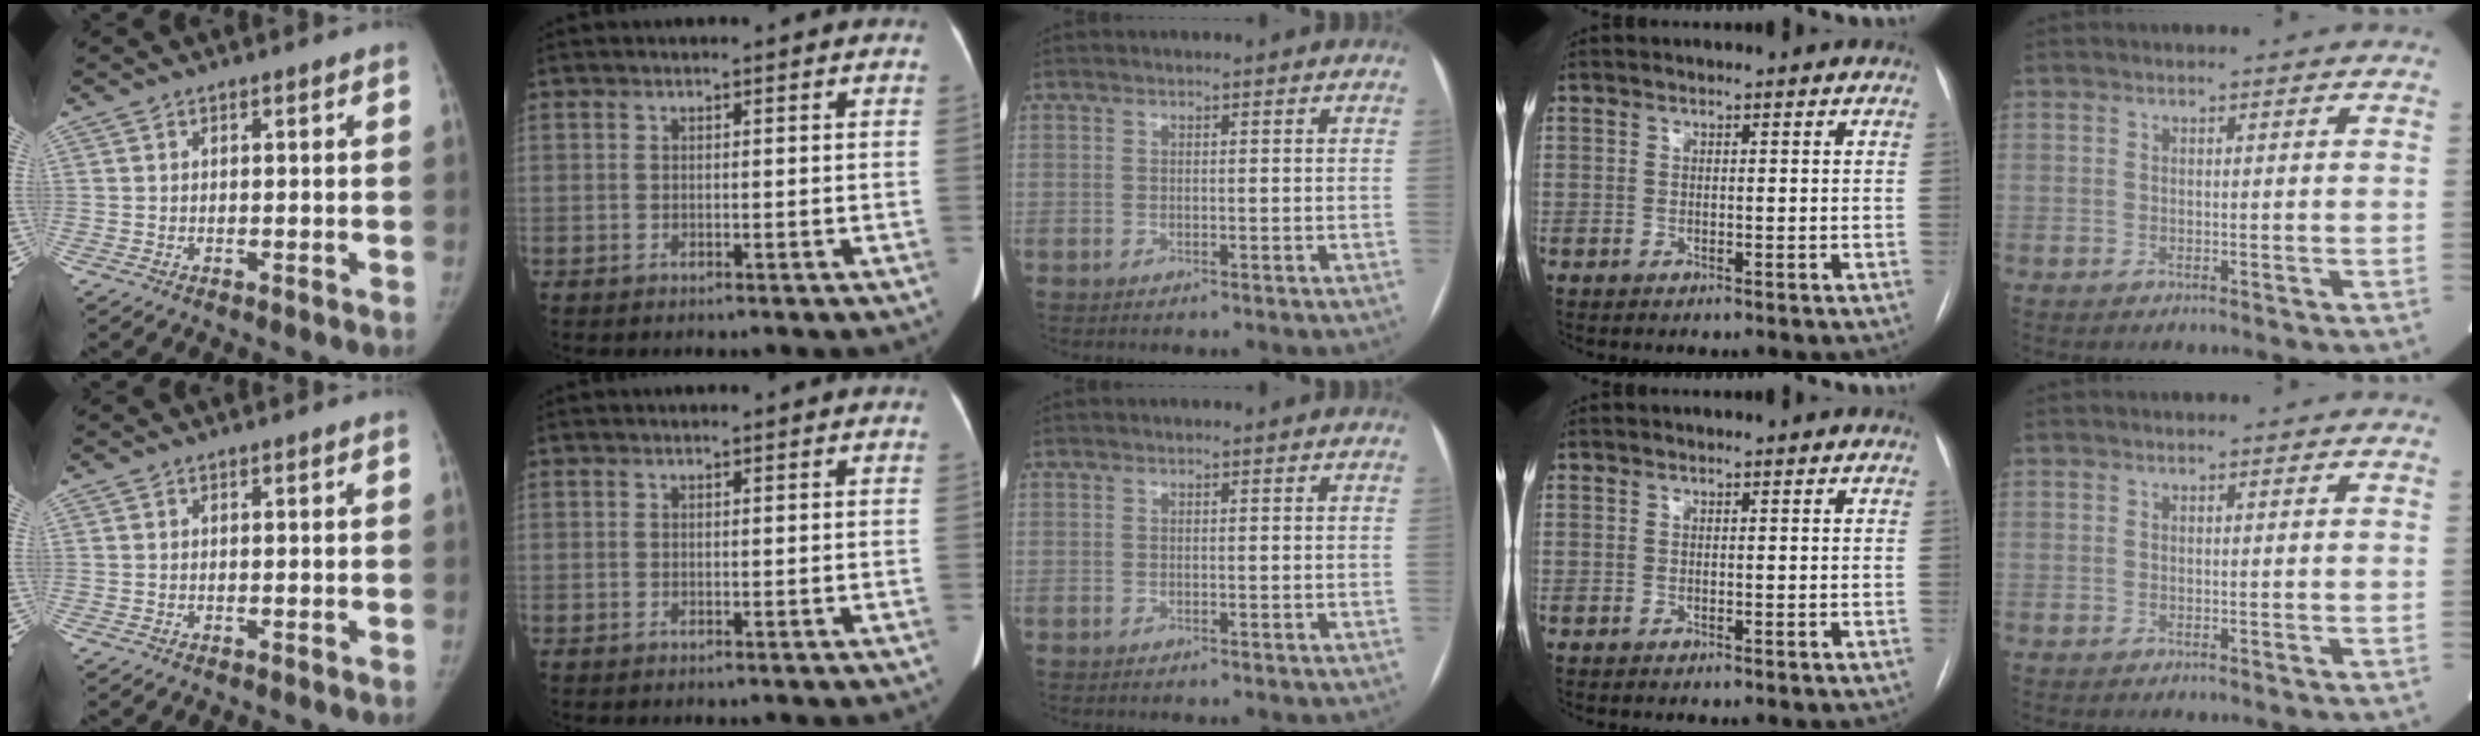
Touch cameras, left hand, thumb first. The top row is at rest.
{}